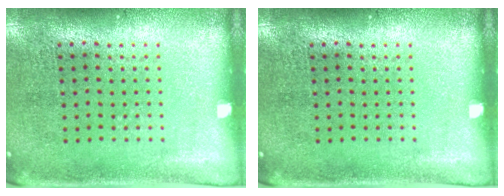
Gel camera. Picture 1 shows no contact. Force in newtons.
{"total": 0.0}